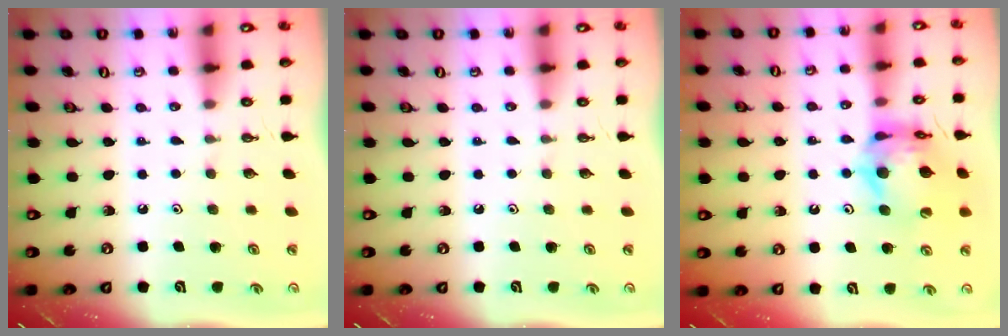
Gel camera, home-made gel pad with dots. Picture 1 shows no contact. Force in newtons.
{"total": 0.0}
{"total": 13.9, "press": 13.8, "slide": 1.5}